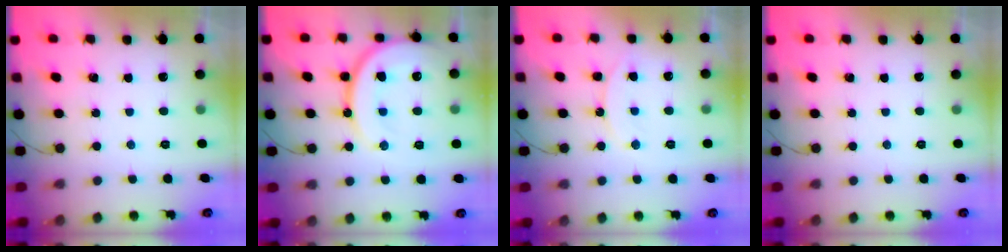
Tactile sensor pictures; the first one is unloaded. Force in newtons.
{"total": 16.6, "press": 16.5, "slide": 1.6}
{"total": 9.8, "press": 9.7, "slide": 0.9}
{"total": 0.0}